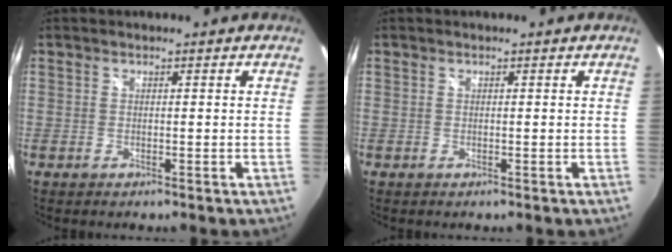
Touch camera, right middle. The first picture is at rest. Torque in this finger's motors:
{"motor_torque": [-0.23, 0.15, -0.03, -0.01]}